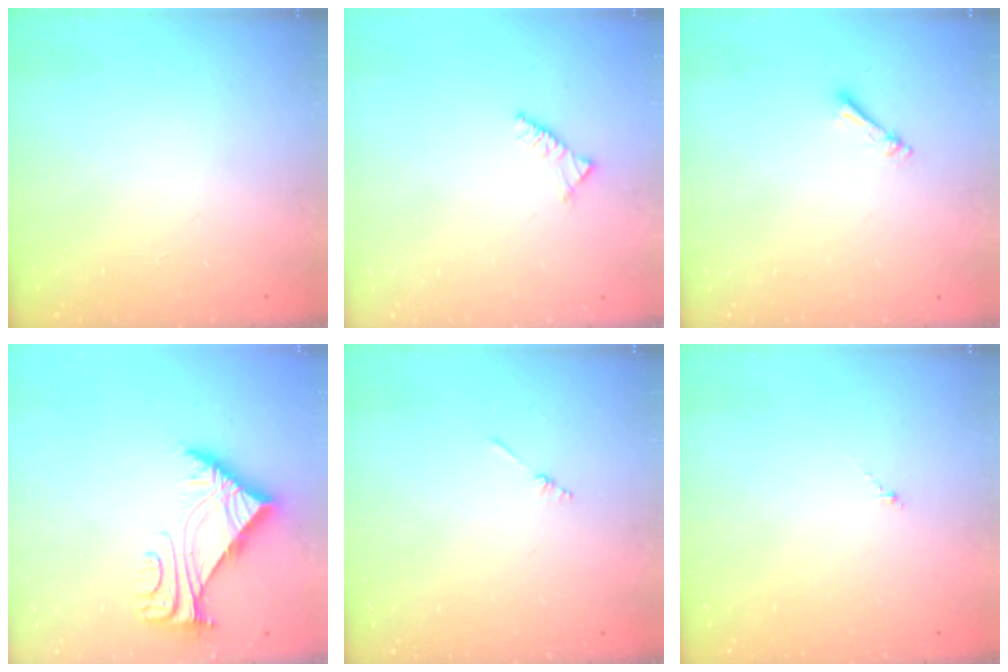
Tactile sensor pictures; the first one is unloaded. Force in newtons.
{"total": 3.0, "press": 2.9, "slide": 0.8}
{"total": 2.5, "press": 2.5, "slide": 0.4}
{"total": 6.1, "press": 6.1, "slide": 0.0}
{"total": 1.3, "press": 1.3, "slide": 0.3}
{"total": 0.0}